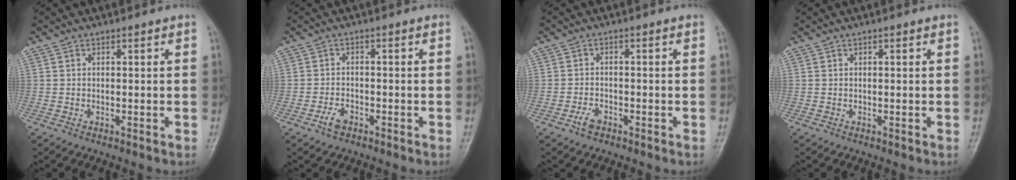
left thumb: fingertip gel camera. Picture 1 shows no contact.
{"total": 2.7, "force": [-1.7, 1.5, 1.6], "torque": [-0.030, 0.011, -0.030]}
{"total": 2.4, "force": [-1.6, 1.2, 1.3], "torque": [-0.027, 0.010, -0.030]}
{"total": 0.6, "force": [0.2, 0.2, 0.5], "torque": [-0.010, 0.000, 0.003]}